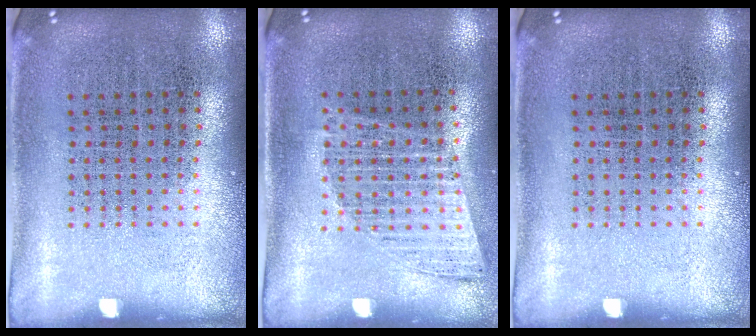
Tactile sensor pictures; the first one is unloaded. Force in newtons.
{"total": 1.0, "press": 1.0, "slide": 0.1}
{"total": 0.0}